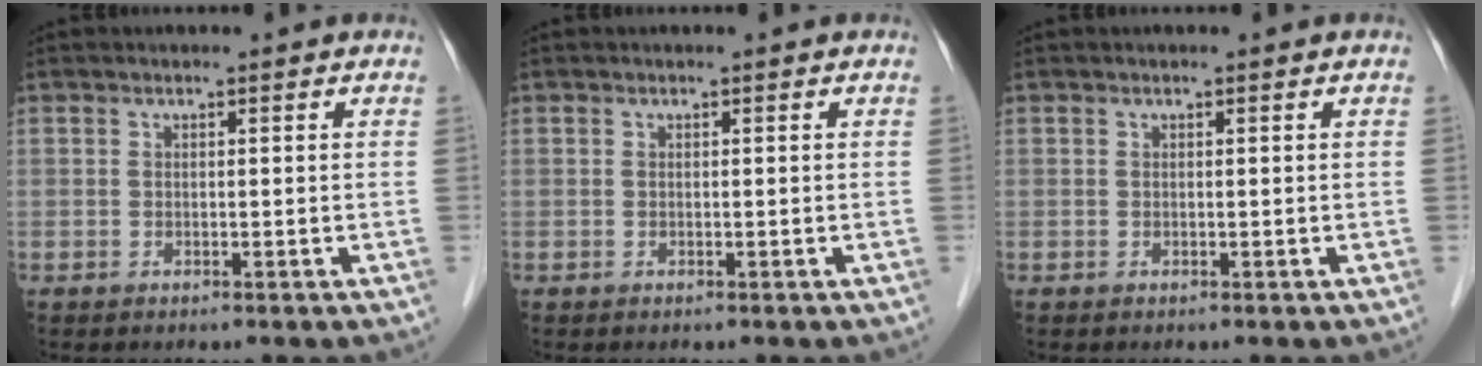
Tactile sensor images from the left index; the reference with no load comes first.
{"total": 0.0}
{"total": 0.0}